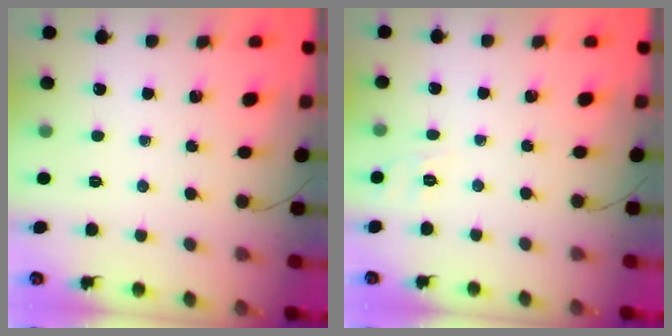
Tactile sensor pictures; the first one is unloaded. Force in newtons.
{"total": 6.8, "press": 6.6, "slide": 1.8}